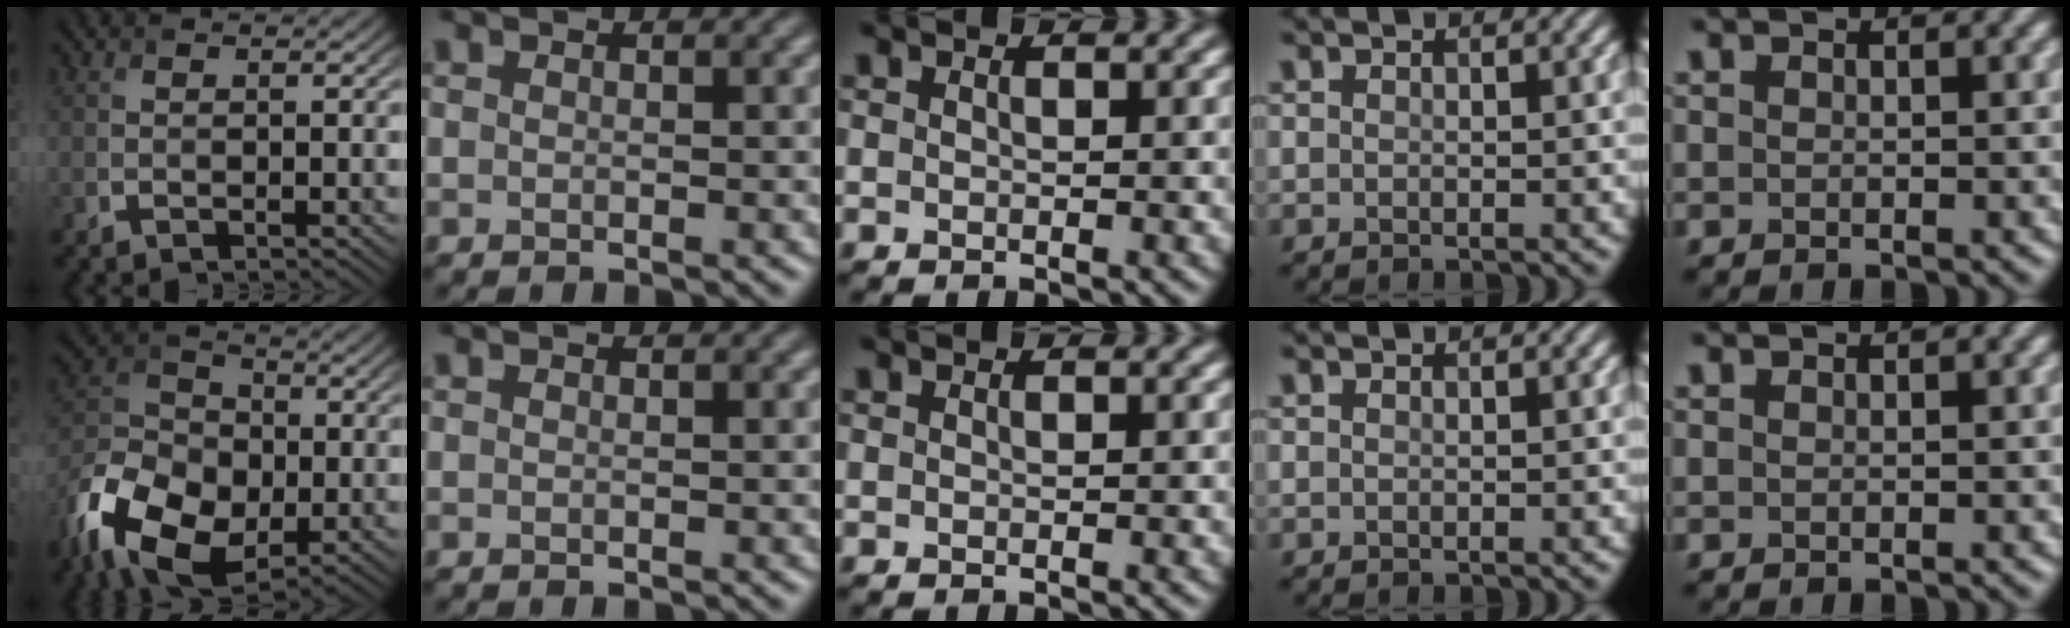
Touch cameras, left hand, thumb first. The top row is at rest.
{"thumb": {"total": 14.3, "force": [-5.8, 9.3, 9.2], "torque": [-0.212, -0.032, -0.123]}}